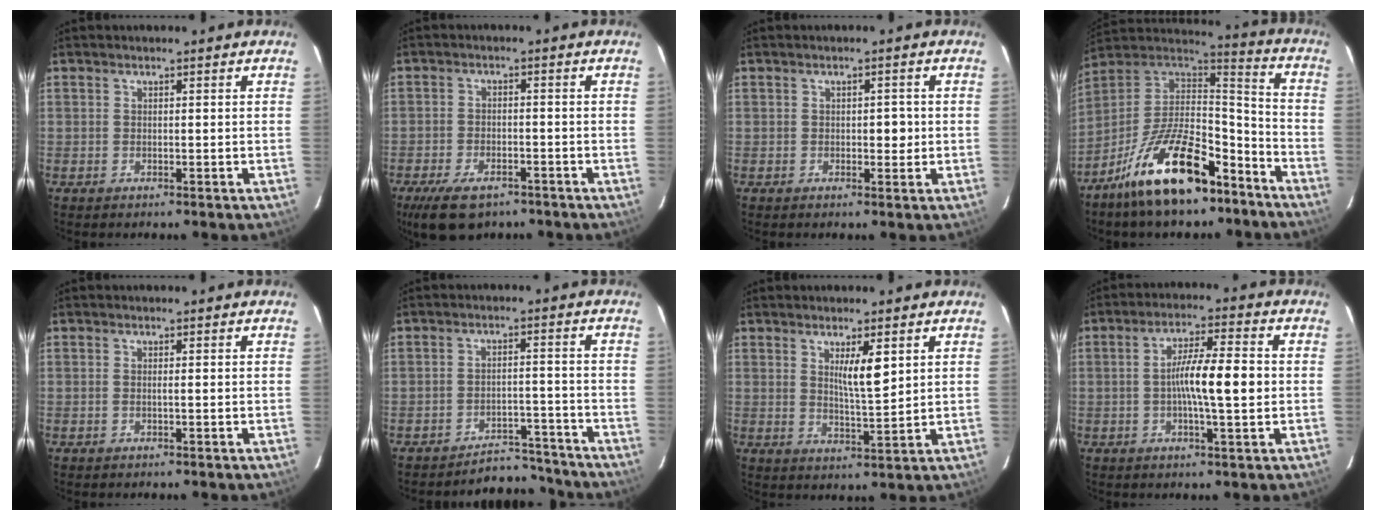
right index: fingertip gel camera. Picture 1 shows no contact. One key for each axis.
{"total": 9.3, "fx": -6.5, "fy": 4.3, "fz": 5.0, "tx": -0.095, "ty": -0.007, "tz": -0.107}
{"total": 2.4, "fx": -0.2, "fy": 1.3, "fz": 2.0, "tx": -0.030, "ty": 0.007, "tz": -0.001}
{"total": 20.4, "fx": -13.6, "fy": 6.9, "fz": 13.6, "tx": -0.254, "ty": 0.015, "tz": -0.240}
{"total": 0.7, "fx": -0.1, "fy": 0.1, "fz": 0.7, "tx": -0.015, "ty": 0.001, "tz": -0.002}
{"total": 7.5, "fx": -7.2, "fy": 2.0, "fz": -0.1, "tx": 0.011, "ty": 0.023, "tz": -0.108}
{"total": 5.5, "fx": 2.1, "fy": 0.9, "fz": 5.0, "tx": -0.087, "ty": -0.008, "tz": 0.040}
{"total": 9.4, "fx": -0.5, "fy": 1.3, "fz": 9.3, "tx": -0.162, "ty": 0.014, "tz": -0.013}